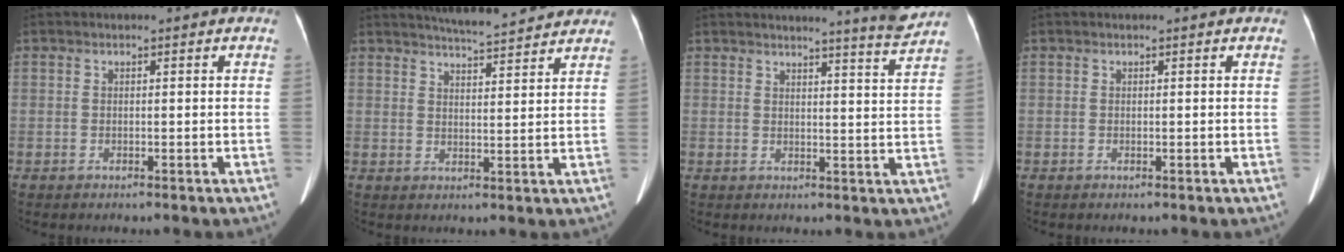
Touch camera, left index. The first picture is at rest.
{"total": 10.9, "force": [10.1, 0.9, 3.8], "torque": [-0.060, 0.010, 0.130]}
{"total": 5.5, "force": [5.1, -1.6, 1.4], "torque": [-0.029, -0.036, 0.056]}
{"total": 0.0}